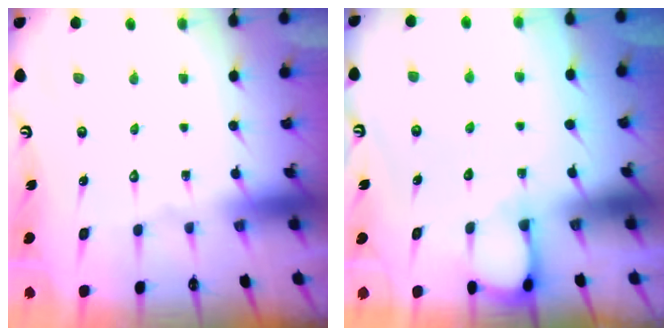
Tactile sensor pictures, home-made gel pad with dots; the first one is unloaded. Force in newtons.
{"total": 3.6, "press": 3.6, "slide": 0.4}